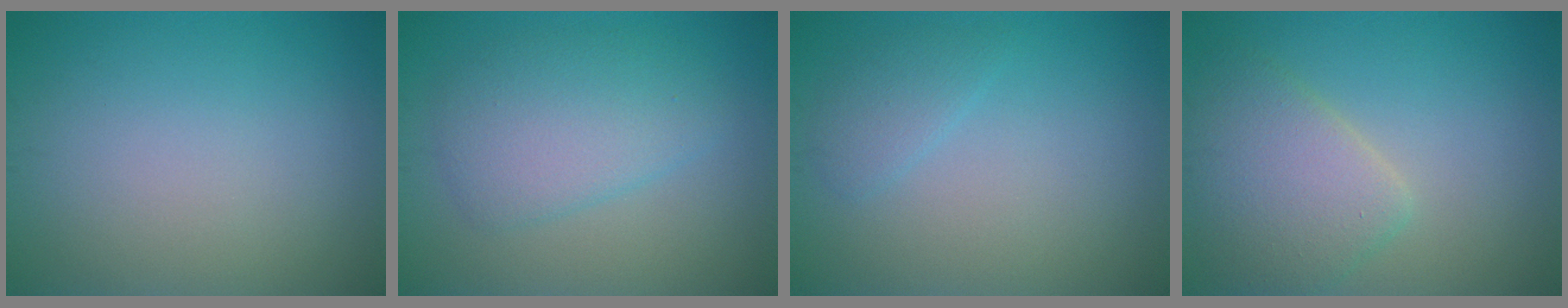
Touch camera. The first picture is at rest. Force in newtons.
{"total": 4.5, "press": 4.4, "slide": 0.2}
{"total": 1.6, "press": 1.6, "slide": 0.0}
{"total": 4.8, "press": 4.8, "slide": 0.2}